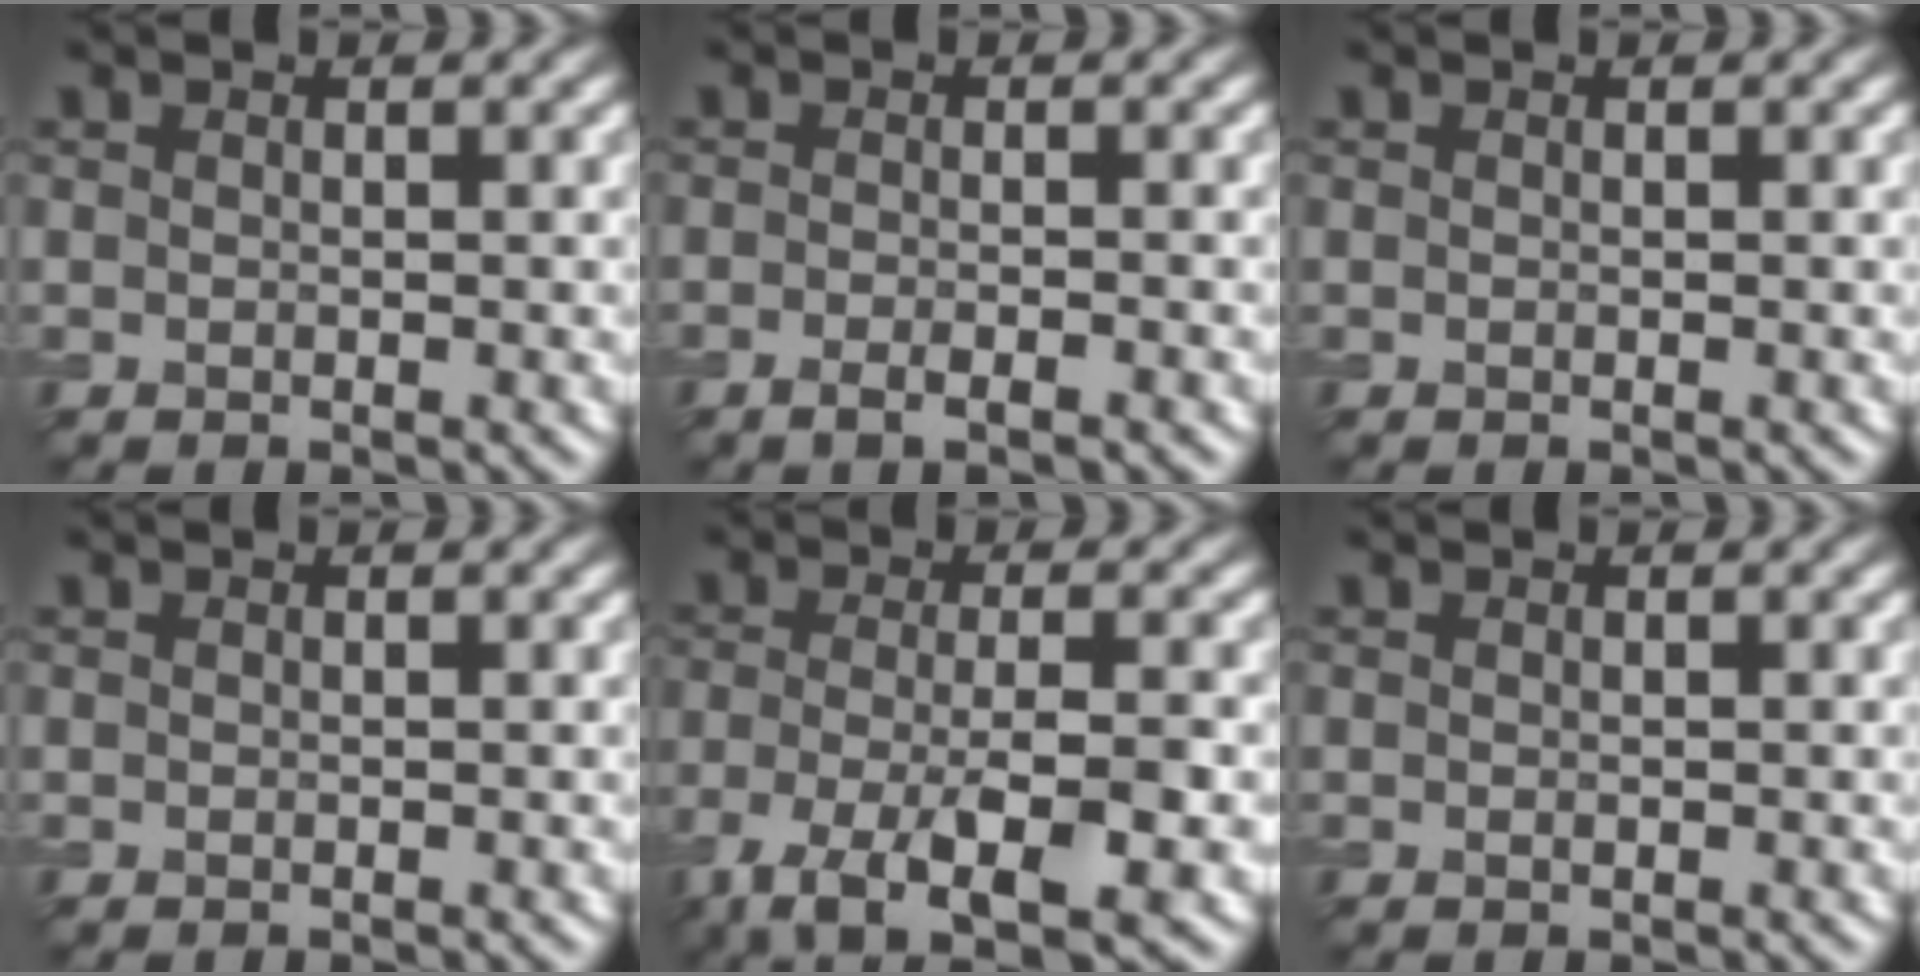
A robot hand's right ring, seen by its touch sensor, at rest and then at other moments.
{"total": 2.1, "force": [-1.1, 0.5, 1.7], "torque": [-0.021, -0.001, -0.021]}
{"total": 0.0}
{"total": 0.0}
{"total": 8.3, "force": [-4.2, 2.5, 6.7], "torque": [-0.122, -0.010, -0.075]}
{"total": 0.0}